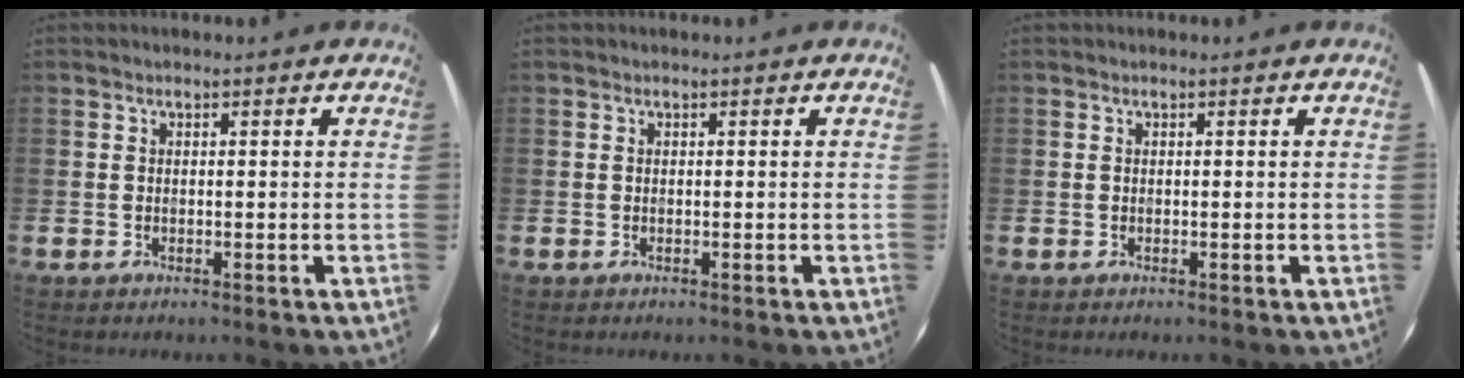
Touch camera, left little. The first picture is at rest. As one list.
[{"total": 0.0}, {"total": 0.0}]